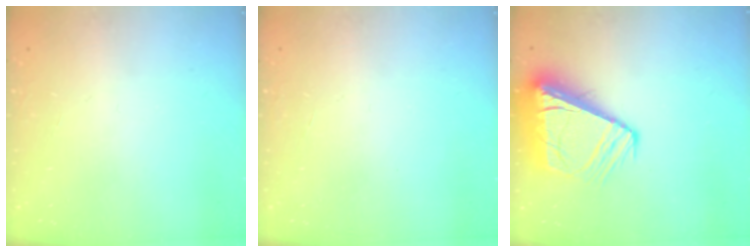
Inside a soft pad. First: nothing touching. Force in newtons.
{"total": 0.0}
{"total": 12.2, "press": 12.1, "slide": 1.5}